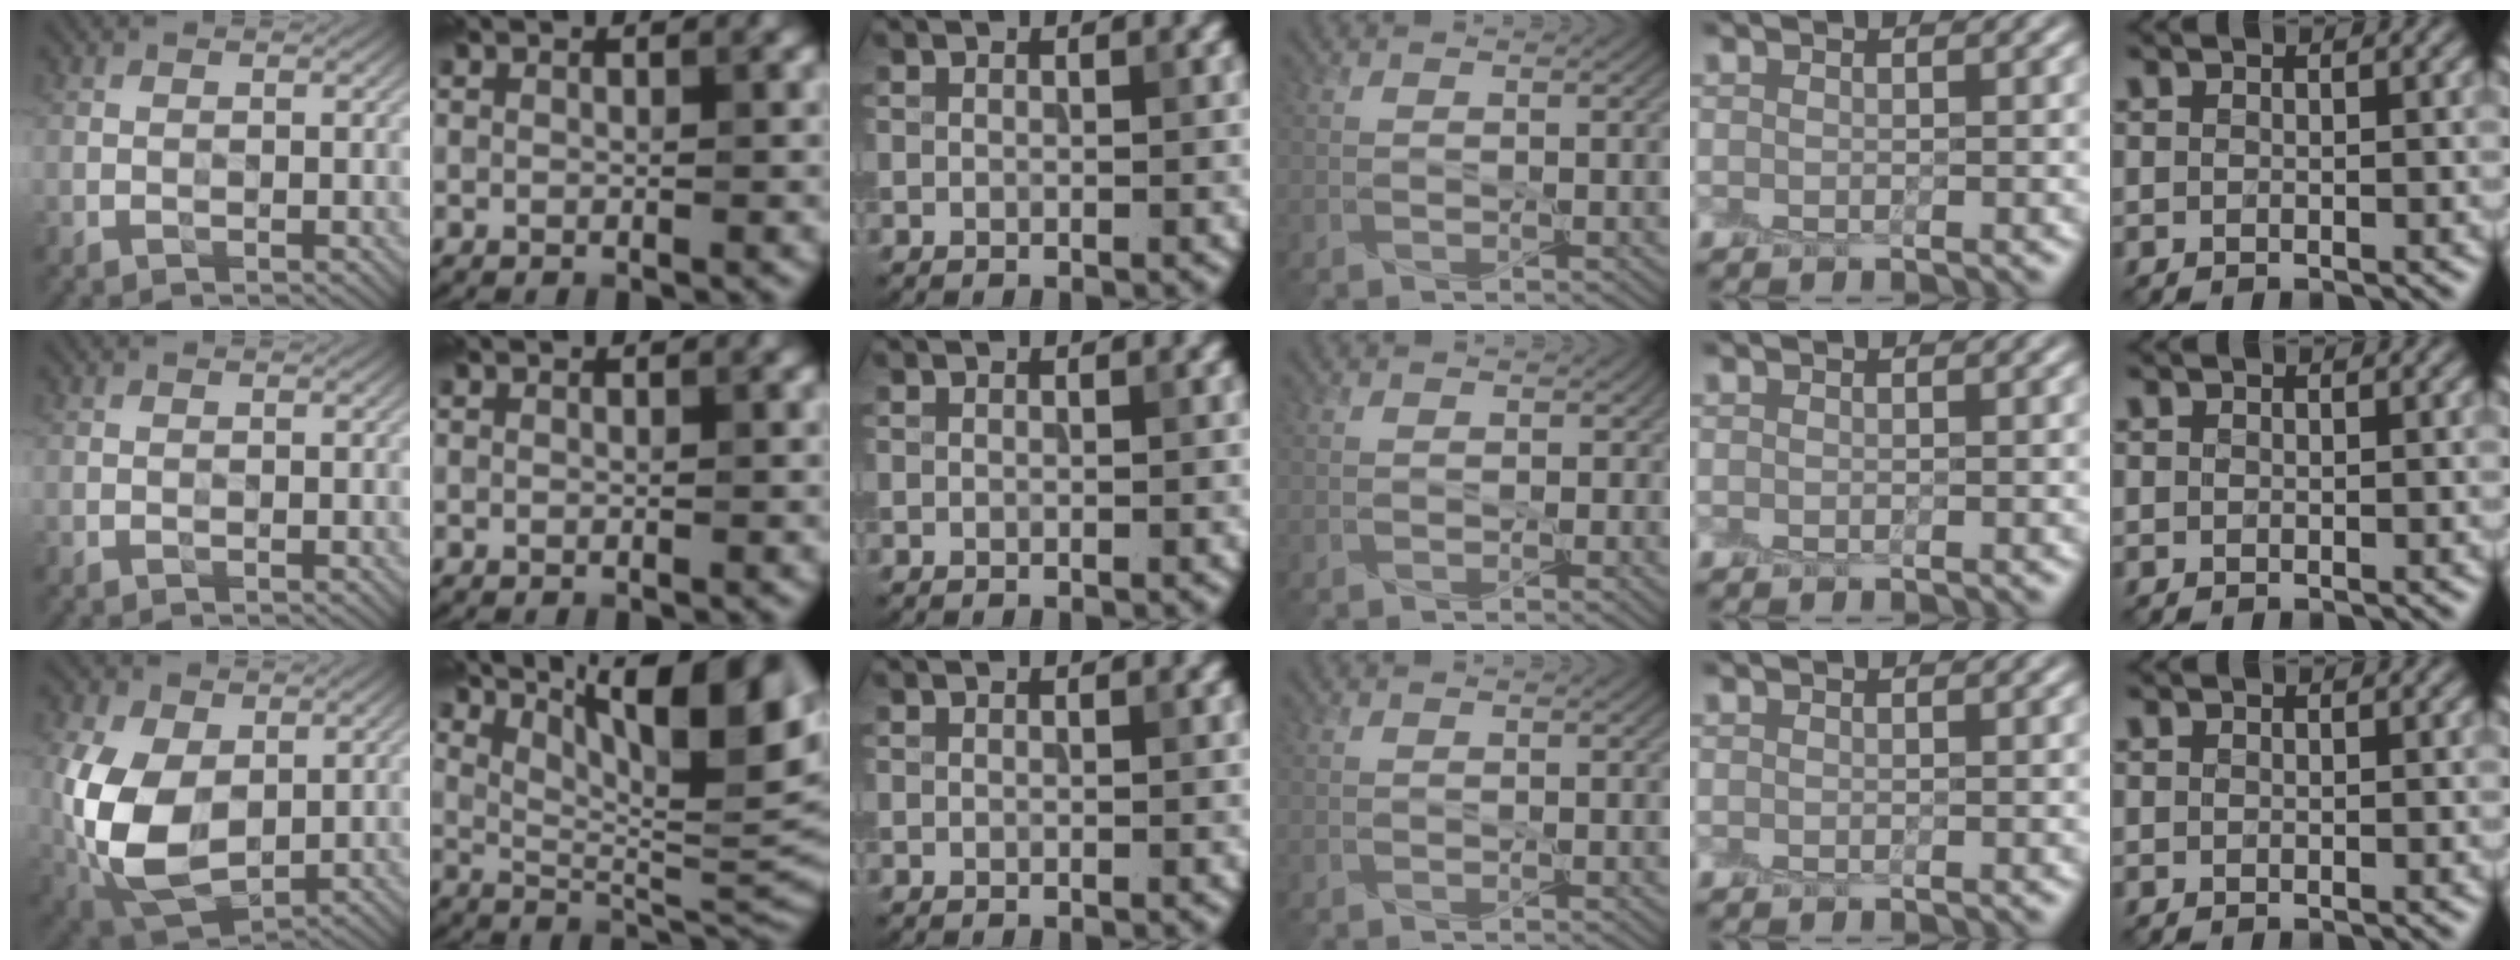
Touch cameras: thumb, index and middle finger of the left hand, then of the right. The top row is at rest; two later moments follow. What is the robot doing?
{"motion": "peel", "object": "plastic wrap"}